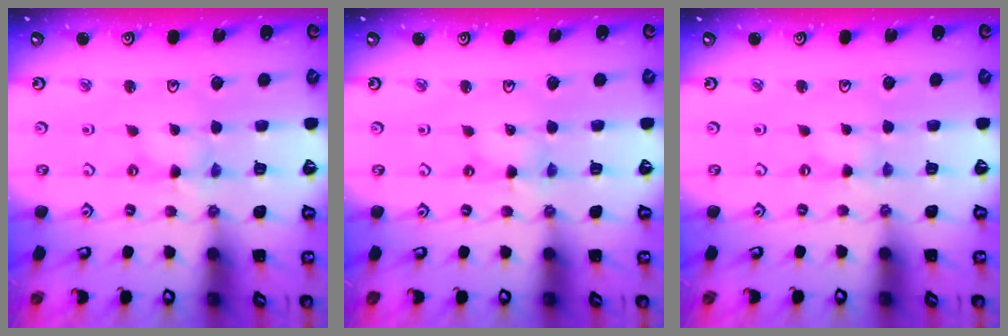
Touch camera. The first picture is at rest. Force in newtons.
{"total": 1.9, "press": 1.9, "slide": 0.2}
{"total": 0.0}